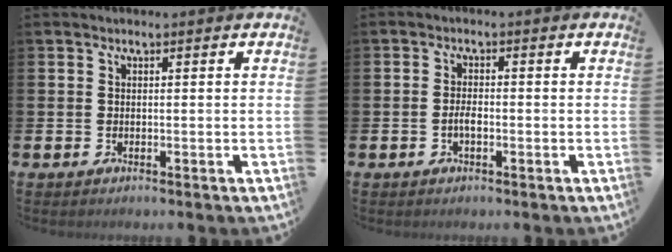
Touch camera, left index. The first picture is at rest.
{"total": 1.9, "force": [-0.6, 0.8, 1.6], "torque": [-0.029, 0.001, -0.013]}